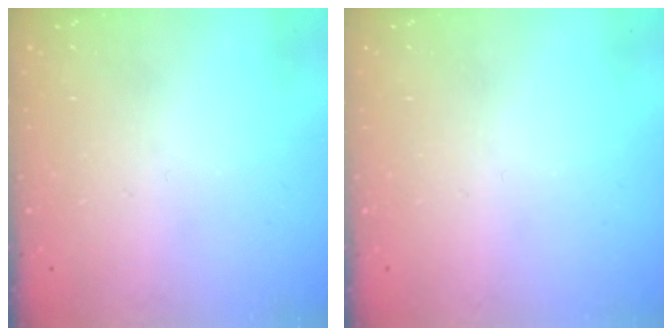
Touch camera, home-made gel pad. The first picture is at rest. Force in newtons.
{"total": 0.0}